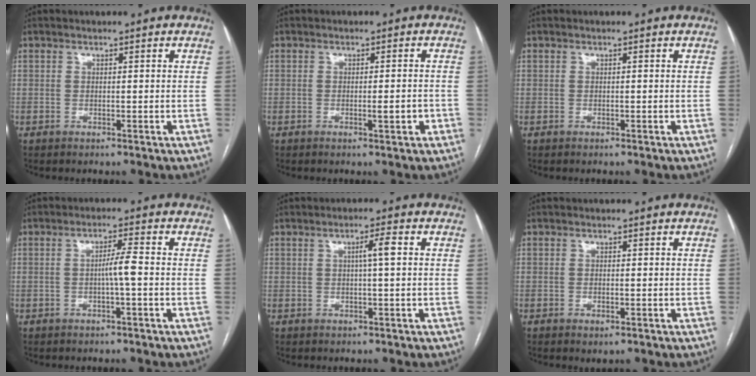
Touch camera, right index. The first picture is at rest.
{"total": 4.0, "force": [-1.4, 0.7, 3.7], "torque": [-0.049, 0.001, -0.018]}
{"total": 0.0}
{"total": 3.3, "force": [-0.5, -0.2, 3.3], "torque": [-0.055, 0.001, -0.010]}
{"total": 2.8, "force": [0.4, -0.2, 2.8], "torque": [-0.046, 0.002, 0.005]}
{"total": 1.0, "force": [-0.4, 0.4, 0.8], "torque": [-0.012, -0.003, 0.000]}